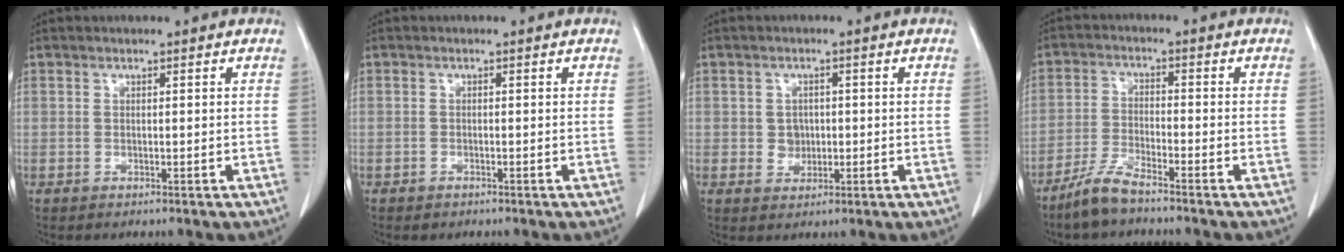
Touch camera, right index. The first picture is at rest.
{"total": 0.7, "force": [-0.6, 0.4, 0.2], "torque": [-0.005, 0.001, -0.009]}
{"total": 1.7, "force": [-0.2, 1.5, 0.7], "torque": [-0.011, 0.004, 0.002]}
{"total": 5.5, "force": [-4.6, 0.4, 2.9], "torque": [-0.066, -0.014, -0.098]}